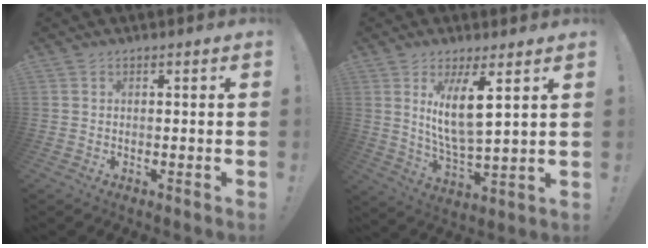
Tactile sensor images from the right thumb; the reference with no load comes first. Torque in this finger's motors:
{"motor_torque": [-0.20, 0.73, 0.04, 0.28, 0.12]}